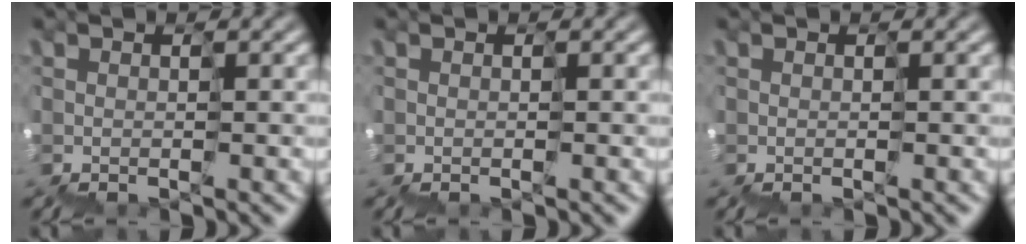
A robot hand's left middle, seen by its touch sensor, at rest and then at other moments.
{"total": 0.0}
{"total": 0.0}